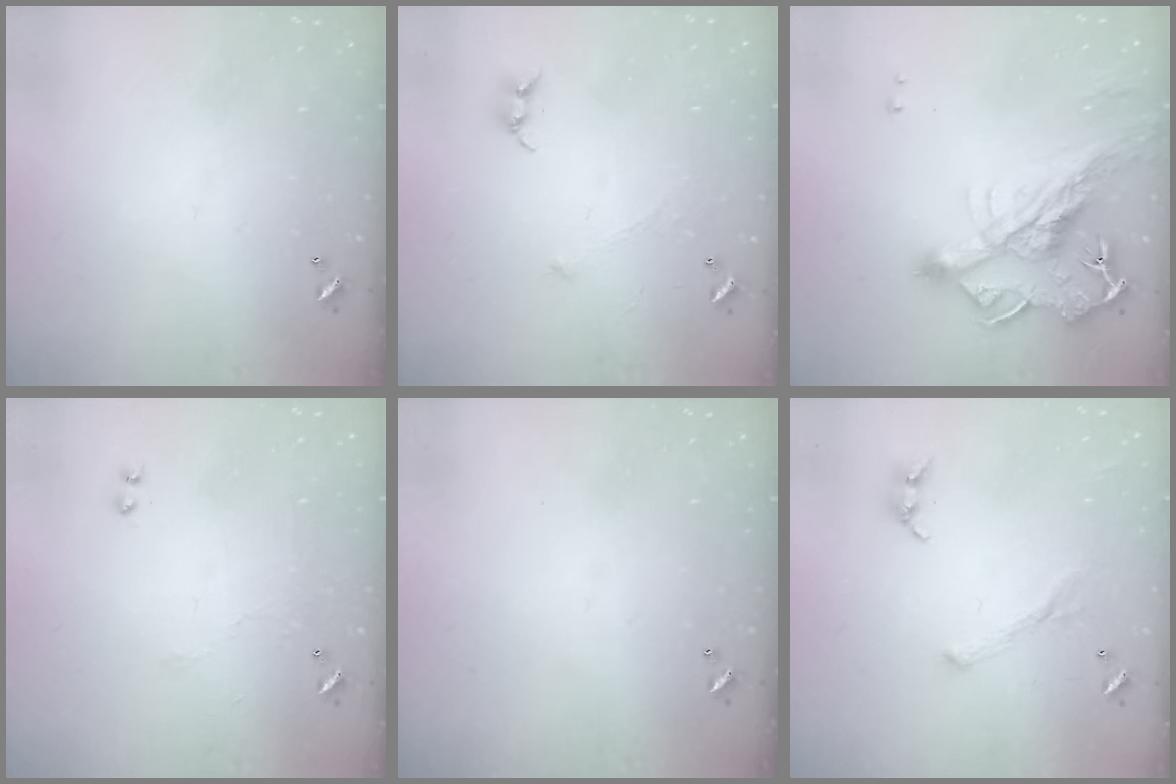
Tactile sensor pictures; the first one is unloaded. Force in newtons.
{"total": 0.8, "press": 0.6, "slide": 0.5}
{"total": 12.8, "press": 12.7, "slide": 1.9}
{"total": 3.0, "press": 2.9, "slide": 0.6}
{"total": 0.0}
{"total": 2.7, "press": 2.6, "slide": 0.7}